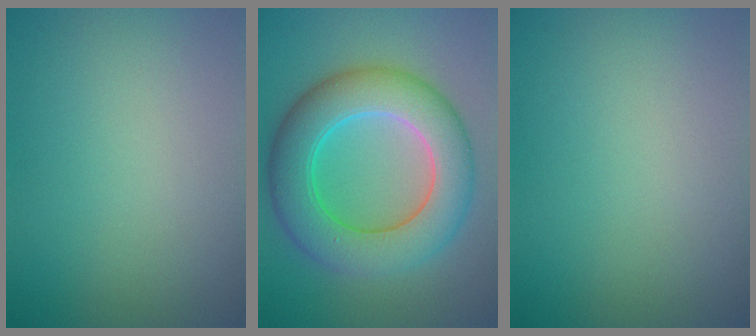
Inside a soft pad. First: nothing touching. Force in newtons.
{"total": 8.9, "press": 8.9, "slide": 0.2}
{"total": 0.0}